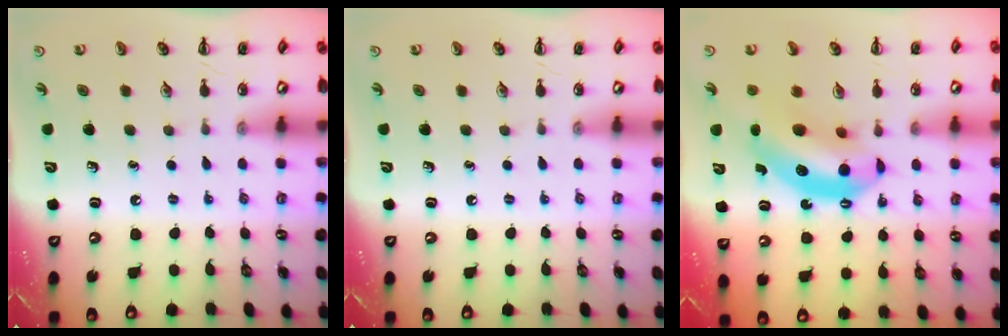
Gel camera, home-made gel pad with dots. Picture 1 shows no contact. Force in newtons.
{"total": 0.0}
{"total": 12.6, "press": 12.1, "slide": 3.4}